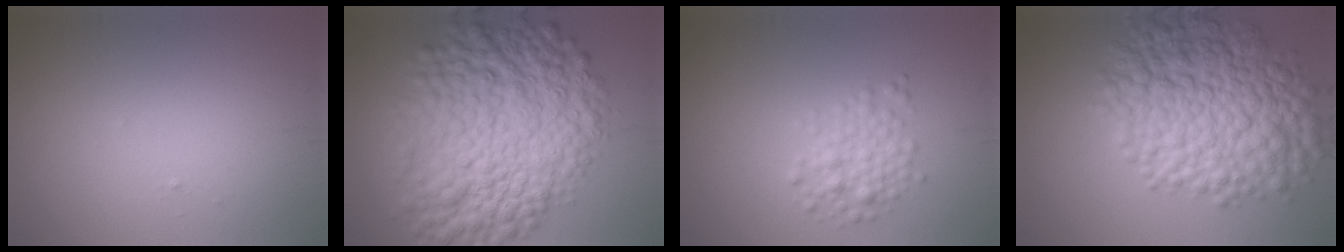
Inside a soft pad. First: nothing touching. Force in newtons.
{"total": 12.1, "press": 12.1, "slide": 0.1}
{"total": 2.6, "press": 2.6, "slide": 0.2}
{"total": 11.0, "press": 11.0, "slide": 0.1}